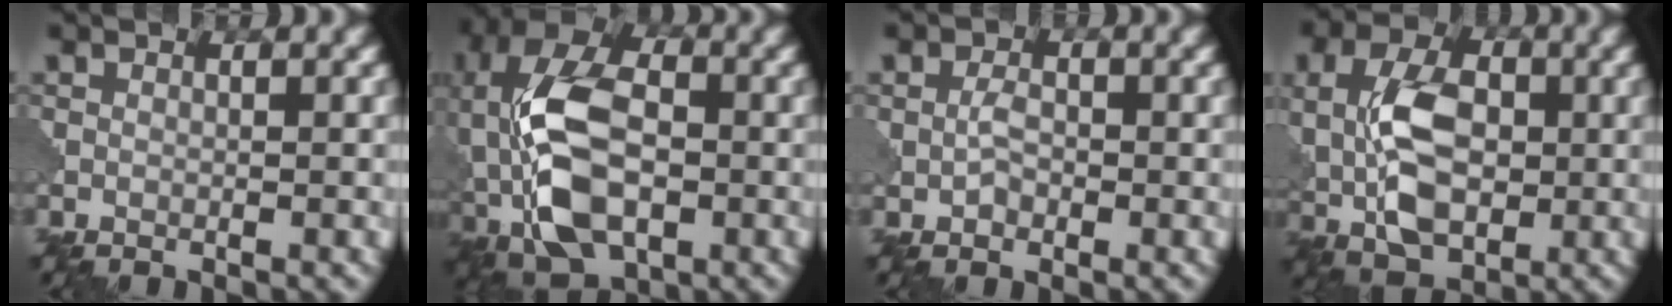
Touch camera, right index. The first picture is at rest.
{"total": 12.6, "force": [-2.3, 7.6, 9.7], "torque": [-0.207, 0.002, -0.057]}
{"total": 1.7, "force": [-0.3, 1.3, 1.1], "torque": [-0.020, 0.002, -0.010]}
{"total": 7.9, "force": [0.0, 5.1, 6.0], "torque": [-0.119, 0.005, -0.006]}